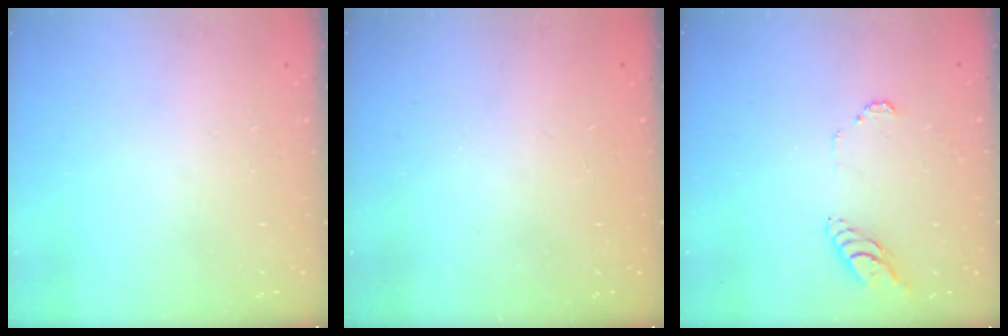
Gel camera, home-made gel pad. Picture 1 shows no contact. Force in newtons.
{"total": 0.0}
{"total": 8.9, "press": 8.8, "slide": 0.8}